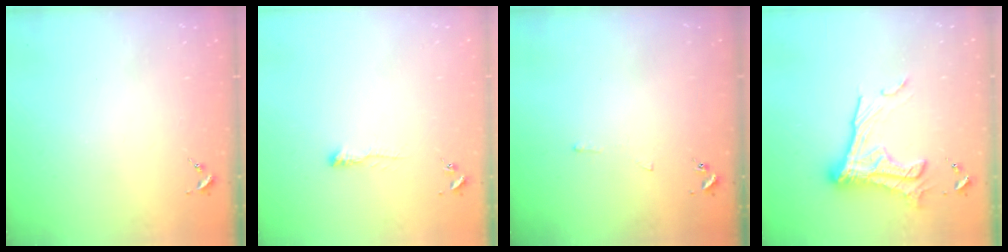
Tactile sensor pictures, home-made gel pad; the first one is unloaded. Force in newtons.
{"total": 4.5, "press": 4.4, "slide": 0.7}
{"total": 2.5, "press": 2.5, "slide": 0.3}
{"total": 20.0, "press": 20.0, "slide": 1.1}